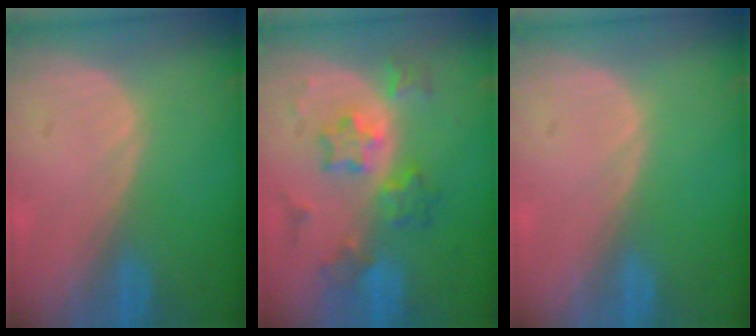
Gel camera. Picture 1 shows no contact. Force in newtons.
{"total": 7.1, "press": 7.1, "slide": 0.3}
{"total": 0.0}